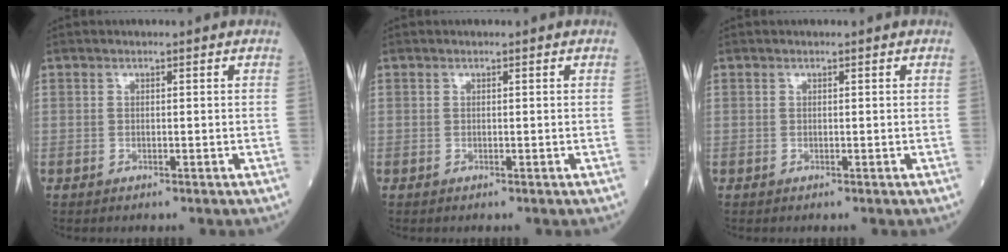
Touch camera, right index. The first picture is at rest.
{"total": 0.0}
{"total": 0.0}